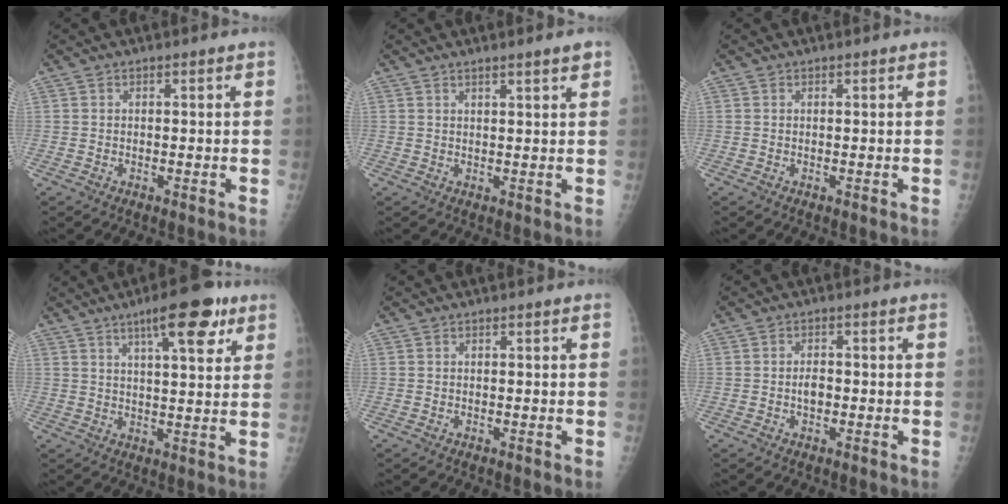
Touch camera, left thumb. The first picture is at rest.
{"total": 2.9, "force": [2.0, 0.1, 2.0], "torque": [-0.029, -0.009, 0.031]}
{"total": 0.0}
{"total": 11.6, "force": [6.6, 3.3, 9.0], "torque": [-0.113, -0.024, 0.094]}
{"total": 0.0}
{"total": 2.4, "force": [-0.6, 1.5, 1.8], "torque": [-0.025, 0.008, -0.011]}